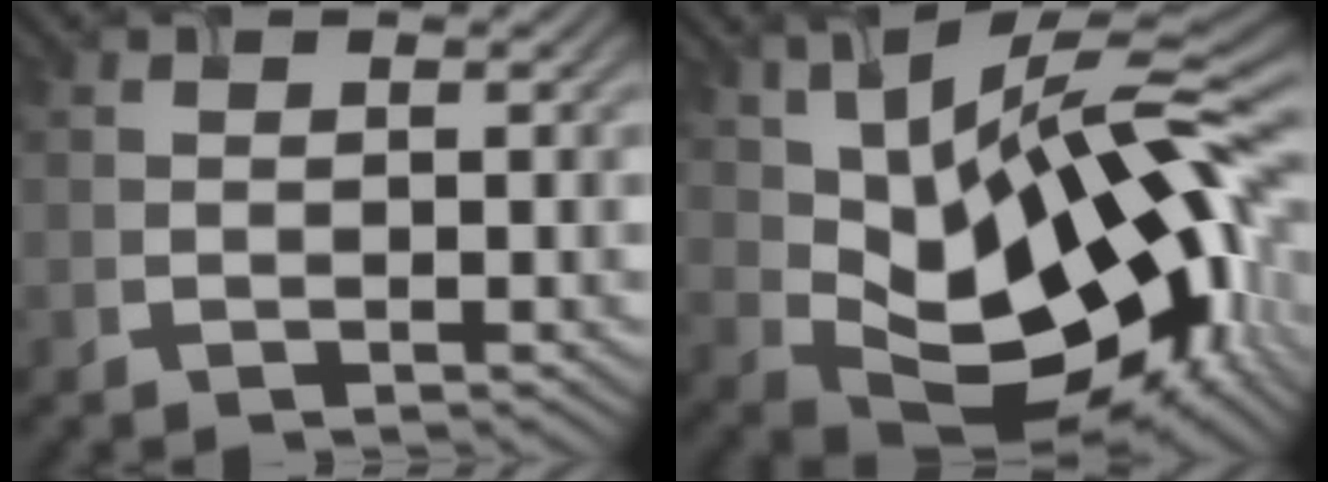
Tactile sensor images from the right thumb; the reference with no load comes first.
{"total": 20.6, "force": [2.4, 10.9, 17.3], "torque": [-0.294, -0.005, 0.059]}